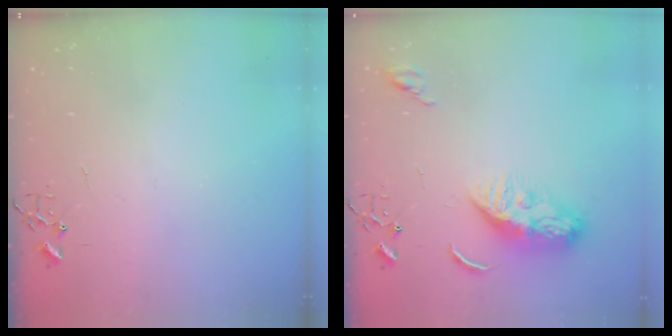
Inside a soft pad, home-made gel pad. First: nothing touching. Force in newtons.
{"total": 10.3, "press": 10.2, "slide": 0.9}